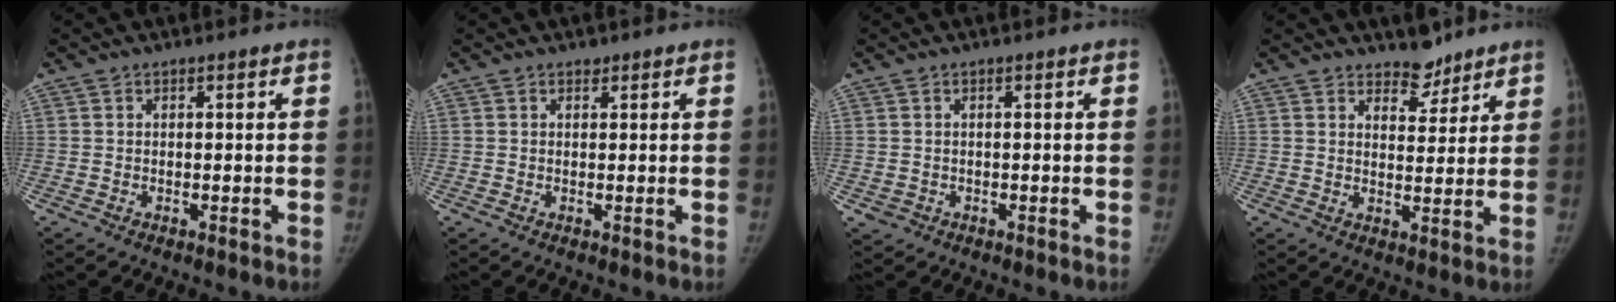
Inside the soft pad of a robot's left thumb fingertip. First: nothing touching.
{"total": 0.6, "force": [0.5, 0.4, 0.0], "torque": [0.003, -0.004, 0.006]}
{"total": 1.2, "force": [-0.3, 1.2, 0.2], "torque": [-0.003, 0.002, 0.001]}
{"total": 4.8, "force": [4.1, 2.4, 1.0], "torque": [0.015, -0.032, 0.064]}